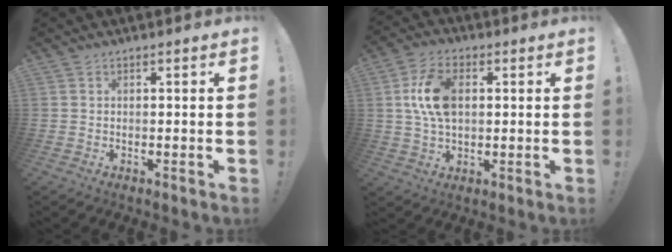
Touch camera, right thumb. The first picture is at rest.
{"total": 12.5, "force": [2.1, 7.9, 9.5], "torque": [-0.186, 0.006, 0.038]}